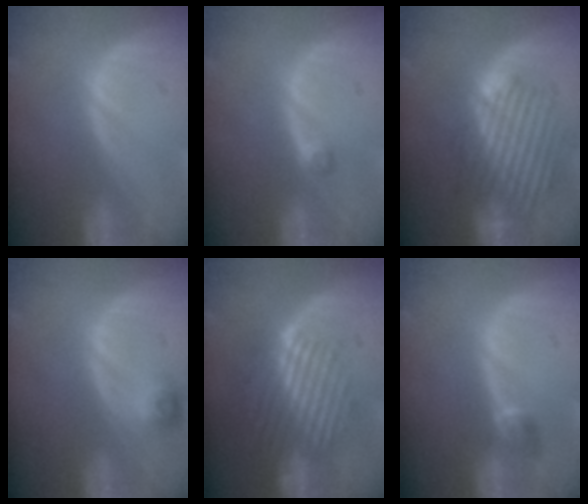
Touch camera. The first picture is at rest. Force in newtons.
{"total": 1.5, "press": 1.2, "slide": 0.8}
{"total": 8.5, "press": 8.2, "slide": 2.5}
{"total": 2.5, "press": 2.3, "slide": 1.0}
{"total": 9.5, "press": 7.9, "slide": 5.2}
{"total": 2.6, "press": 2.5, "slide": 0.6}